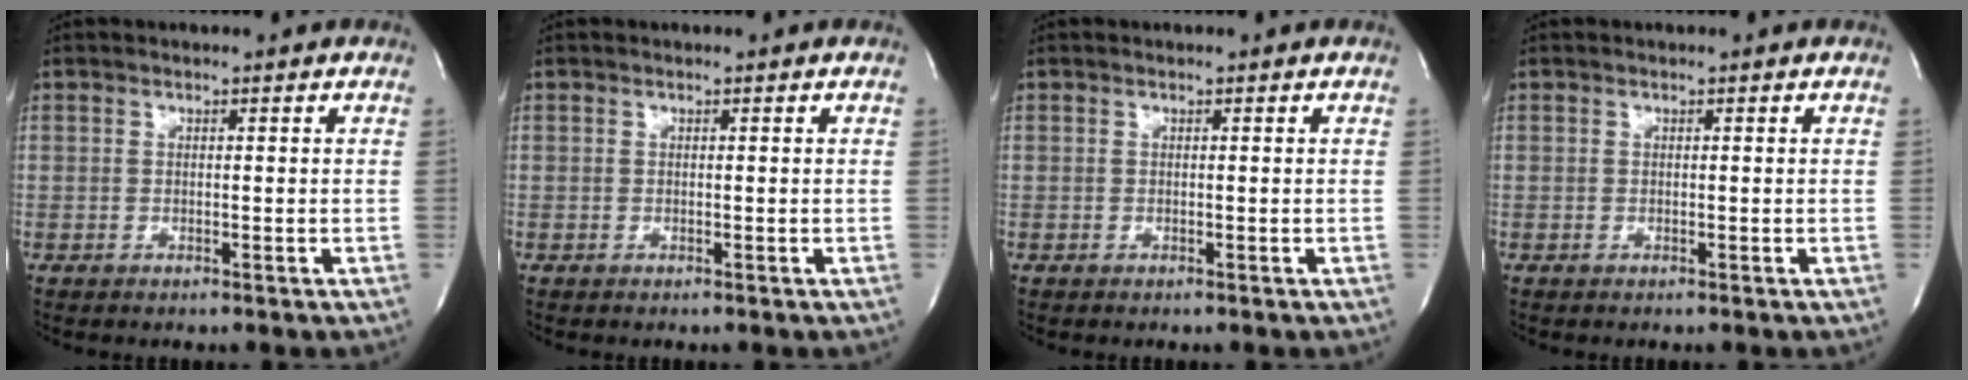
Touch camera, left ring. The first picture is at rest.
{"total": 0.0}
{"total": 0.0}
{"total": 0.0}